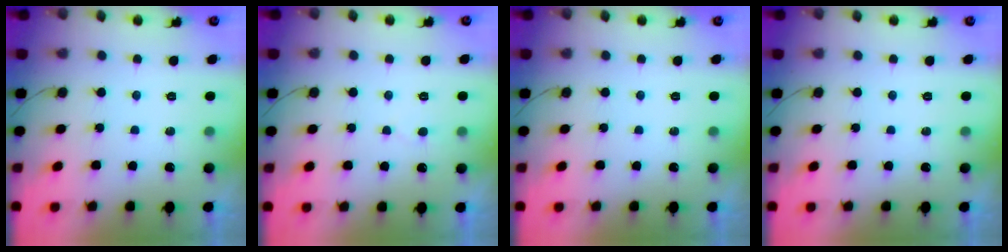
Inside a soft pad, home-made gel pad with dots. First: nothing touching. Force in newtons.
{"total": 2.8, "press": 2.8, "slide": 0.3}
{"total": 0.0}
{"total": 0.0}